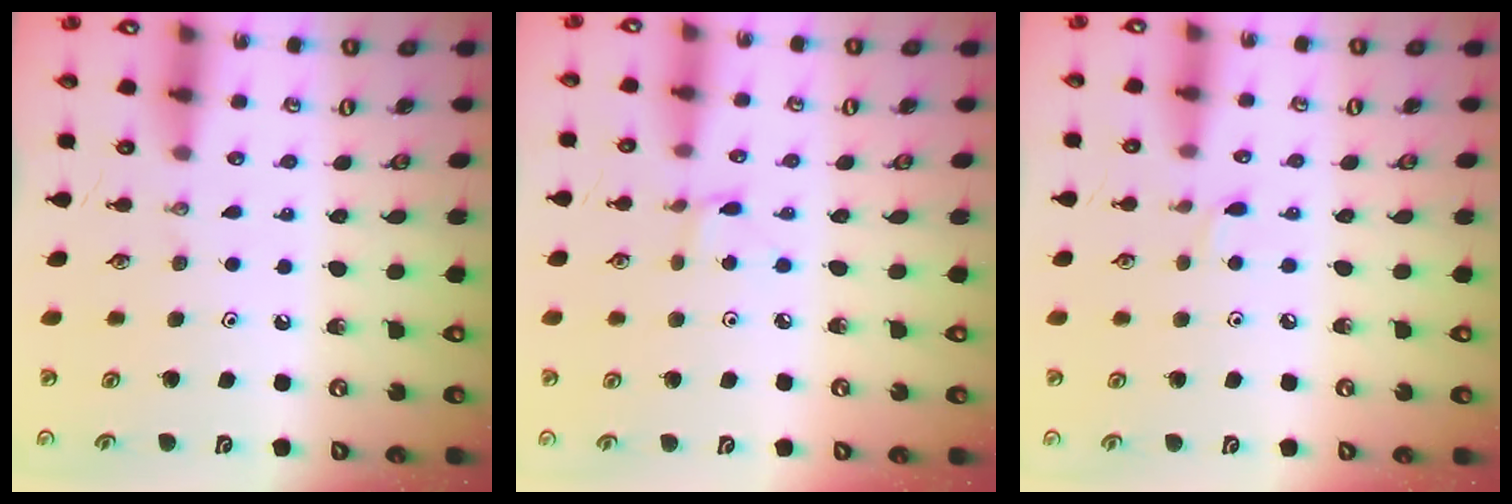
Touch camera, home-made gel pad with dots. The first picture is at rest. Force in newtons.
{"total": 1.9, "press": 1.9, "slide": 0.2}
{"total": 2.8, "press": 2.7, "slide": 0.4}